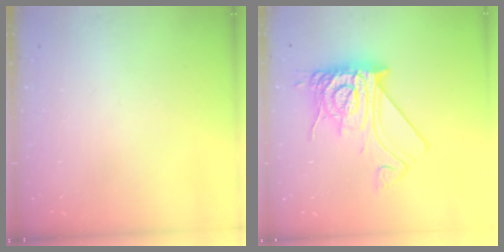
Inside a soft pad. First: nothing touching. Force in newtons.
{"total": 15.8, "press": 15.7, "slide": 1.4}